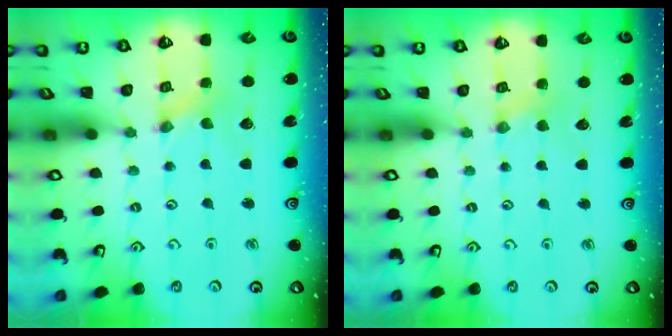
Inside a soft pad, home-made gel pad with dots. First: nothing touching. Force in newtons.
{"total": 2.5, "press": 2.4, "slide": 0.4}